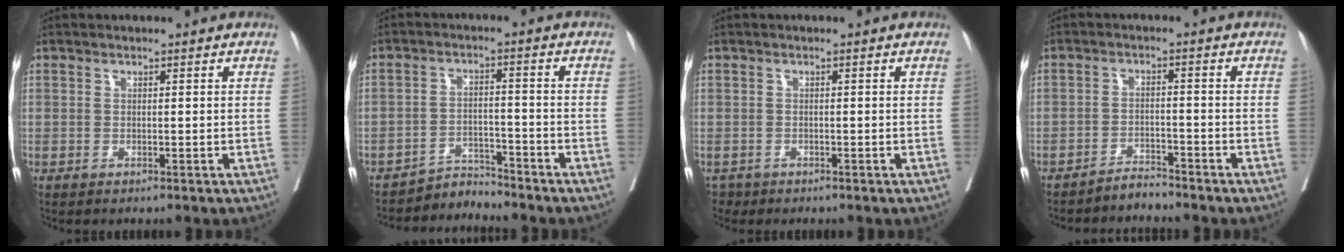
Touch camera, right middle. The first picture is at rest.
{"total": 2.2, "force": [-0.9, -0.8, -1.9], "torque": [0.044, -0.006, -0.012]}
{"total": 1.1, "force": [-0.9, 0.6, -0.2], "torque": [0.001, 0.000, -0.015]}
{"total": 1.1, "force": [0.2, -0.8, -0.8], "torque": [0.022, -0.018, 0.003]}